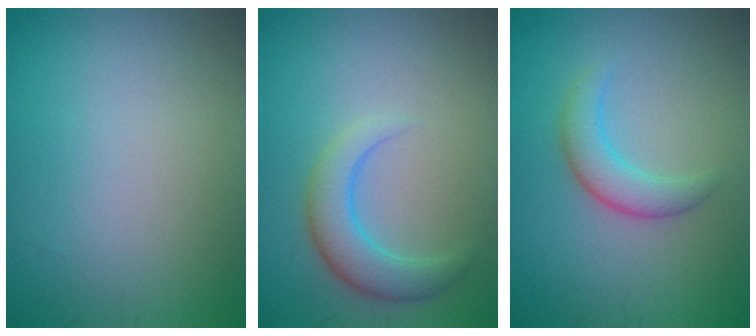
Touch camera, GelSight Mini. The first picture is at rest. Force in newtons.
{"total": 3.7, "press": 3.7, "slide": 0.1}
{"total": 2.8, "press": 2.8, "slide": 0.2}